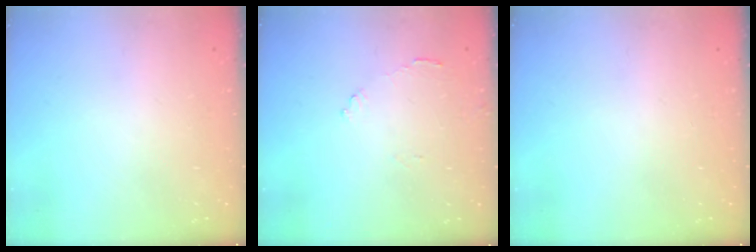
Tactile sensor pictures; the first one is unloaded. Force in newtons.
{"total": 8.1, "press": 8.1, "slide": 0.6}
{"total": 0.0}